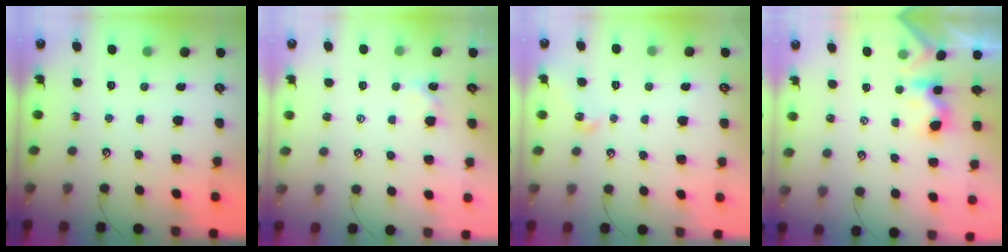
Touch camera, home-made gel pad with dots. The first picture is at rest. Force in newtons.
{"total": 0.6, "press": 0.5, "slide": 0.2}
{"total": 3.2, "press": 3.1, "slide": 0.5}
{"total": 1.8, "press": 1.7, "slide": 0.5}